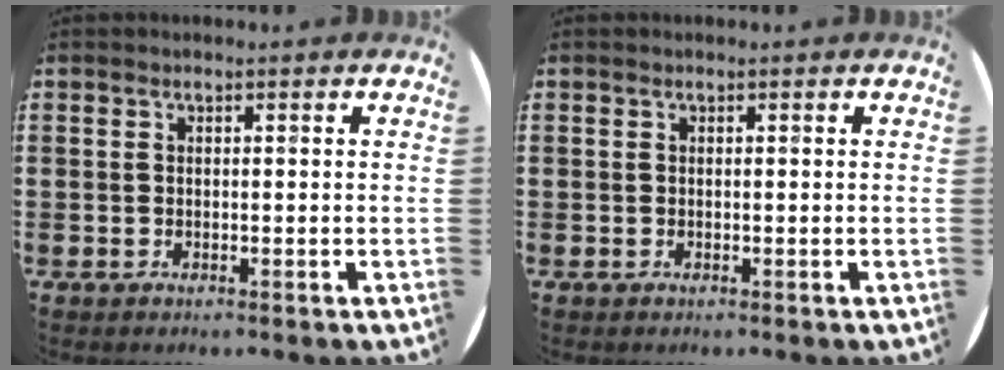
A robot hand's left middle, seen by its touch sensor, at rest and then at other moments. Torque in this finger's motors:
{"motor_torque": [-0.06, 0.05, 0.00, 0.00]}